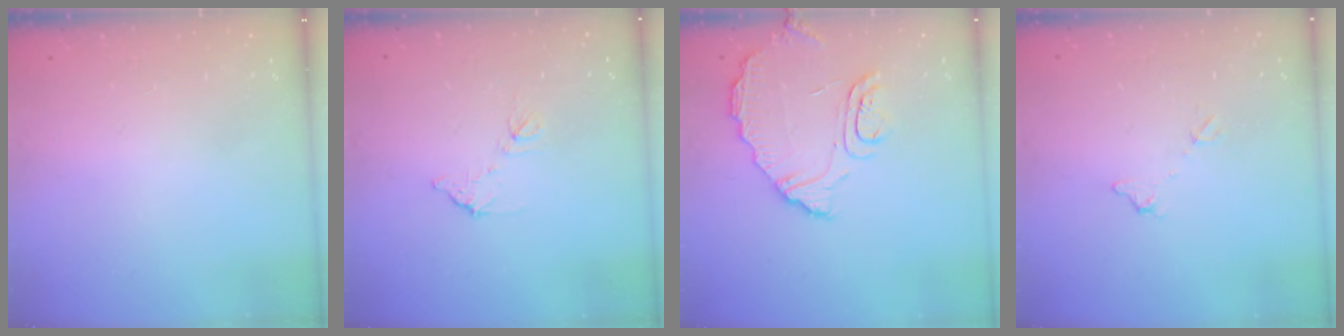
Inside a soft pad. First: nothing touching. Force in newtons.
{"total": 6.4, "press": 6.4, "slide": 0.3}
{"total": 9.3, "press": 9.3, "slide": 0.7}
{"total": 5.5, "press": 5.5, "slide": 0.3}